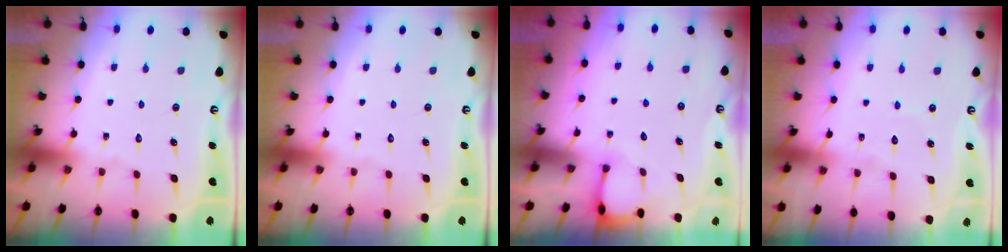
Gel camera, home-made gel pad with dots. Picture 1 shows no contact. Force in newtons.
{"total": 0.0}
{"total": 2.7, "press": 2.7, "slide": 0.4}
{"total": 3.3, "press": 3.3, "slide": 0.3}